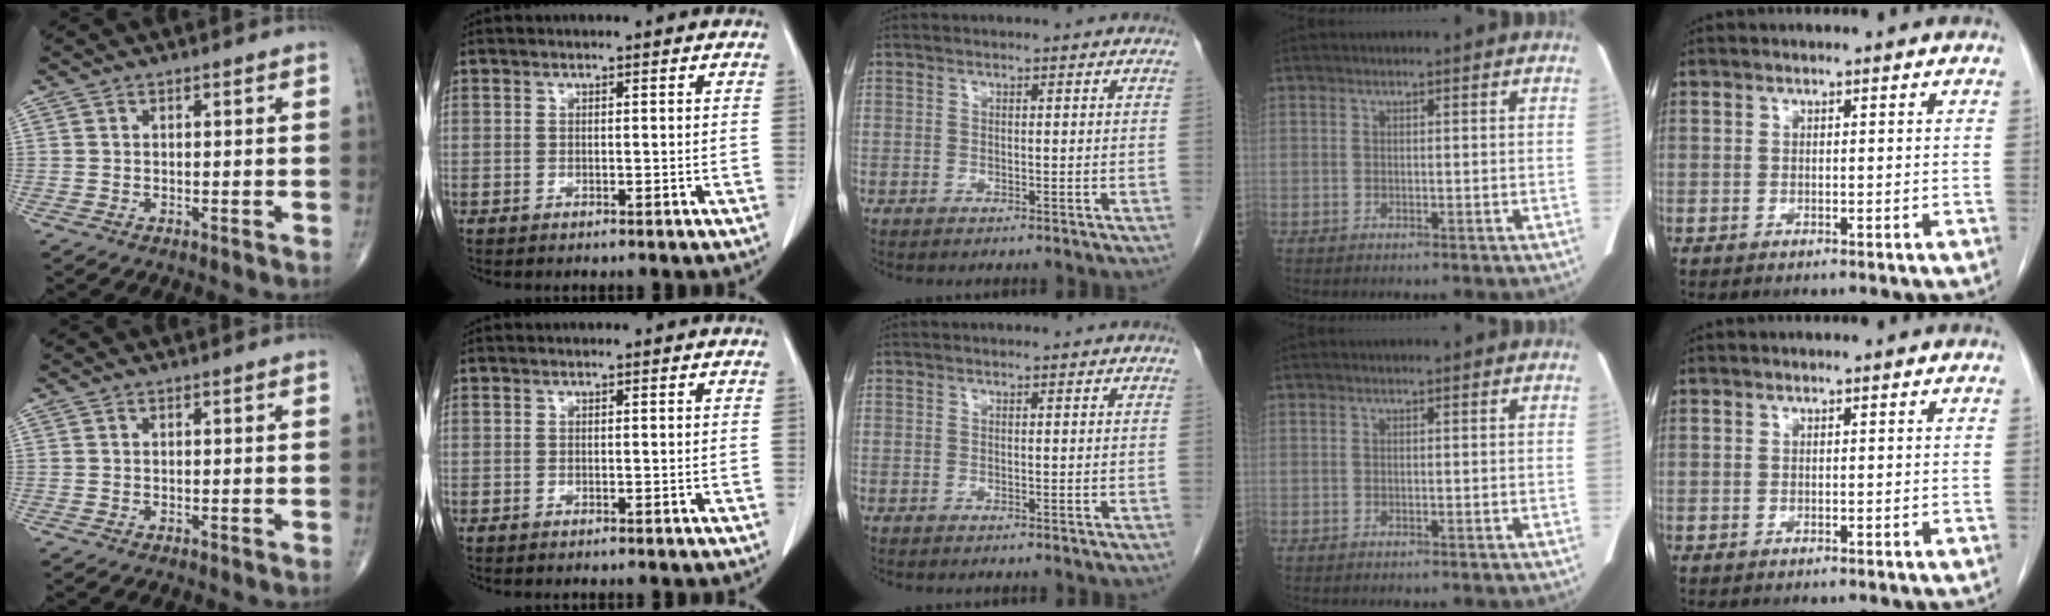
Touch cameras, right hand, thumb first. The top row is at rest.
{}